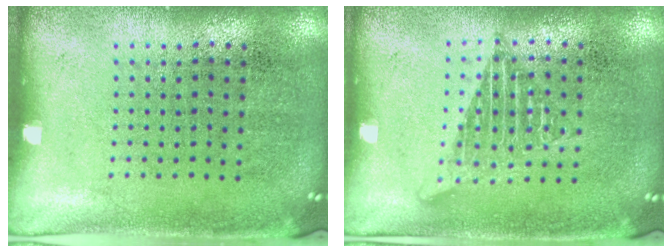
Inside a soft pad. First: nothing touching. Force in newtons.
{"total": 1.2, "press": 1.2, "slide": 0.1}